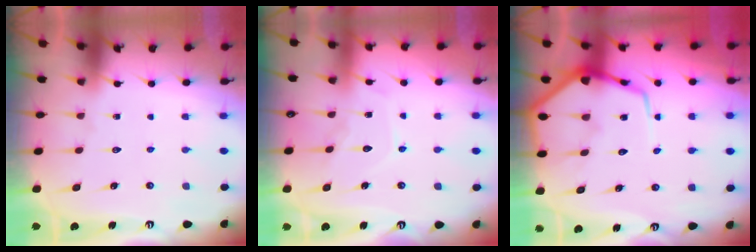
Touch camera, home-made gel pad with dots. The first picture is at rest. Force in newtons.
{"total": 8.0, "press": 7.9, "slide": 0.8}
{"total": 10.9, "press": 10.9, "slide": 1.1}